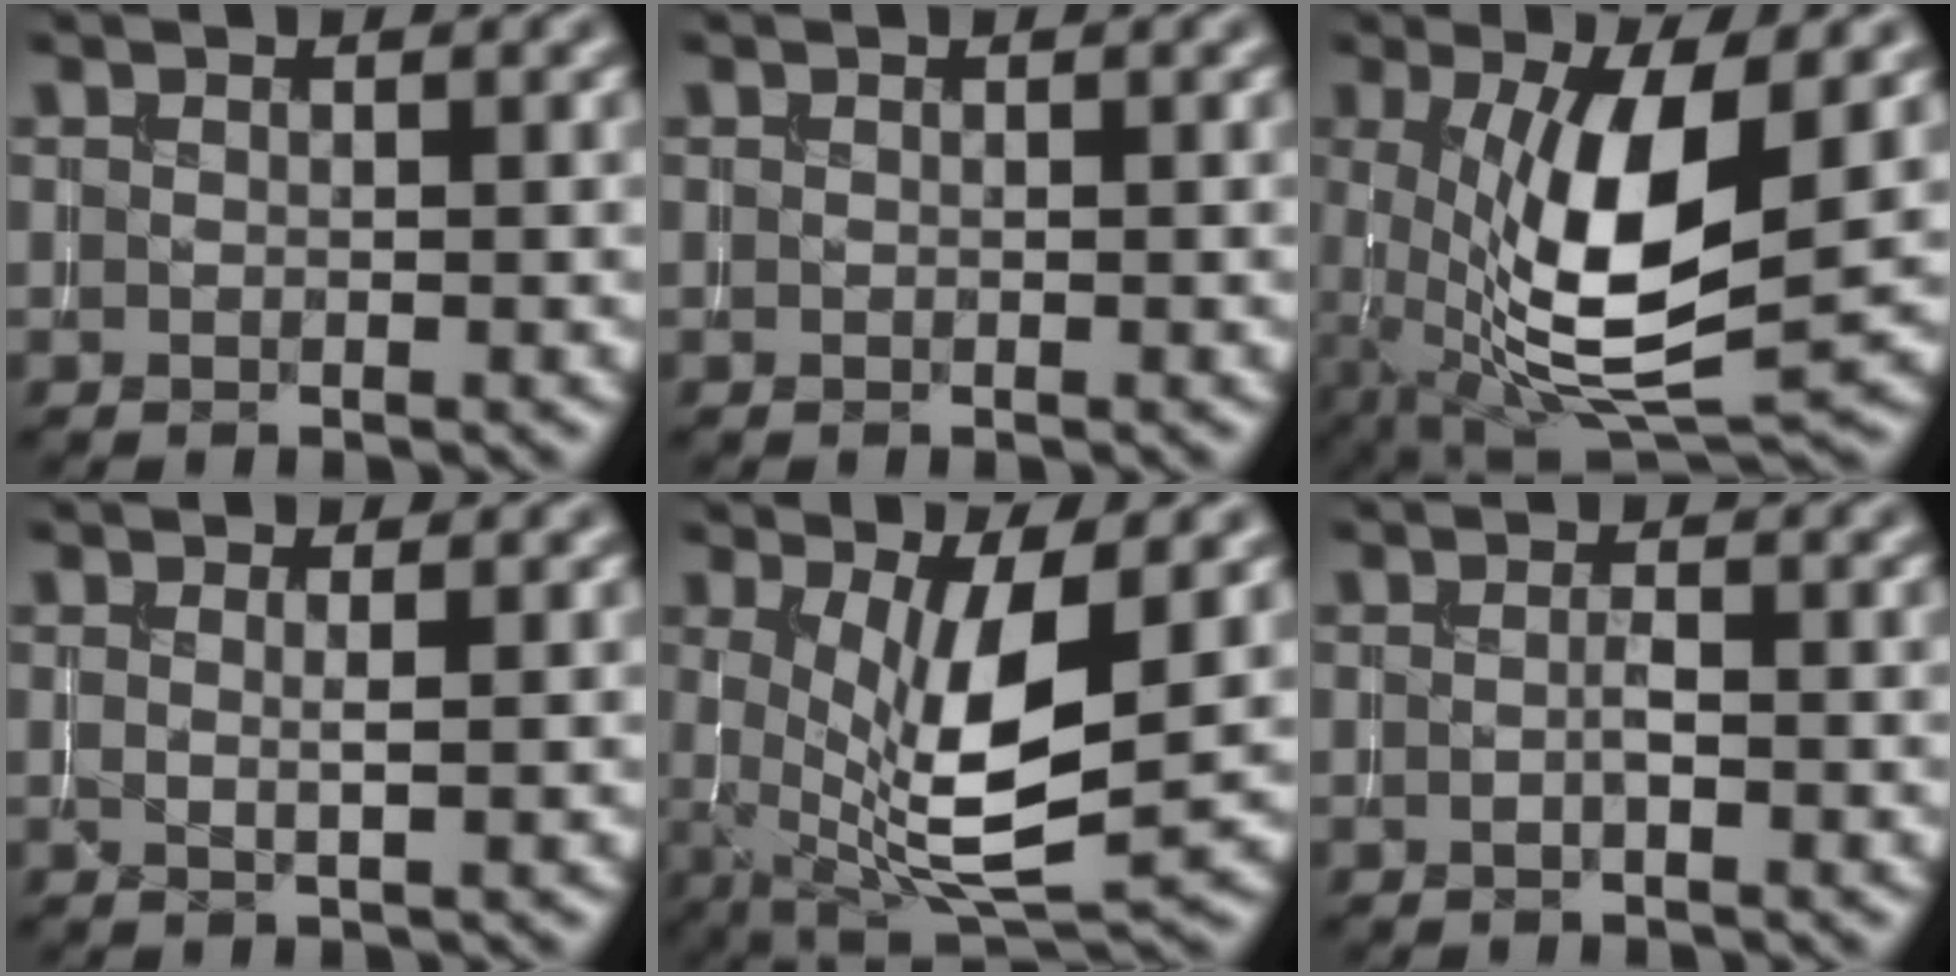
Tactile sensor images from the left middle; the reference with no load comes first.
{"total": 0.0}
{"total": 10.2, "force": [0.5, 3.3, 9.7], "torque": [-0.173, -0.013, 0.014]}
{"total": 0.9, "force": [0.3, 0.1, 0.9], "torque": [-0.009, 0.000, -0.001]}
{"total": 8.3, "force": [0.5, 2.4, 8.0], "torque": [-0.136, -0.013, 0.015]}
{"total": 0.8, "force": [-0.3, 0.0, 0.8], "torque": [-0.016, 0.000, -0.004]}